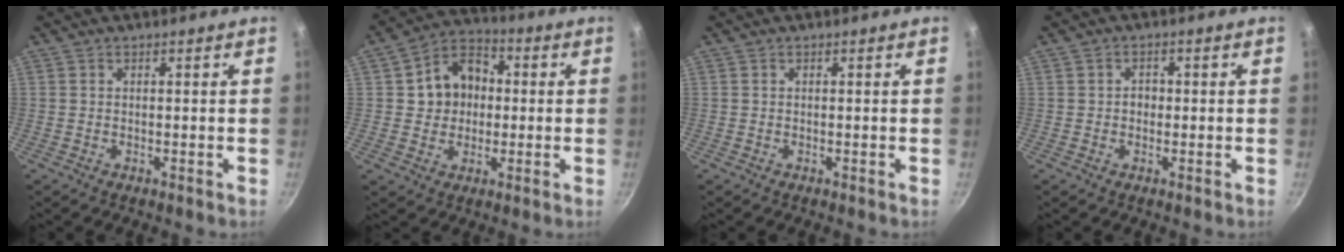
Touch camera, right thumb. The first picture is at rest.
{"total": 10.6, "force": [0.8, 8.8, 5.7], "torque": [-0.056, 0.018, 0.001]}
{"total": 0.0}
{"total": 1.8, "force": [-0.2, 1.6, 1.0], "torque": [-0.005, 0.004, -0.006]}